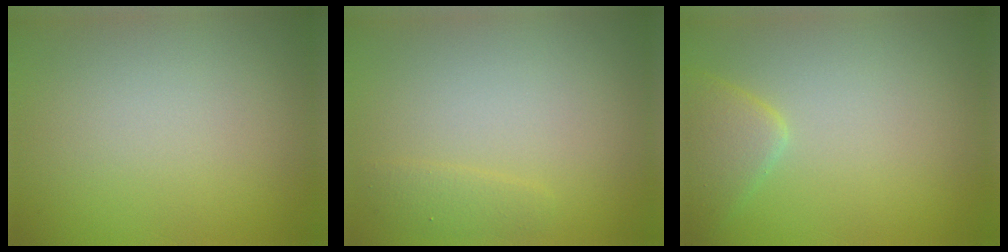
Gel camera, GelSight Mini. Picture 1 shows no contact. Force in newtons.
{"total": 1.2, "press": 1.2, "slide": 0.1}
{"total": 2.5, "press": 2.5, "slide": 0.2}